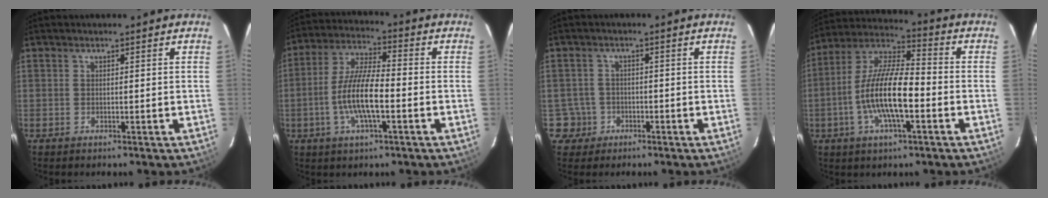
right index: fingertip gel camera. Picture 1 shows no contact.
{"total": 11.0, "force": [-3.0, 2.7, 10.2], "torque": [-0.209, 0.000, -0.059]}
{"total": 4.1, "force": [-1.5, 3.8, -0.2], "torque": [0.001, 0.020, -0.026]}
{"total": 14.7, "force": [-4.0, 4.1, 13.5], "torque": [-0.269, -0.001, -0.079]}